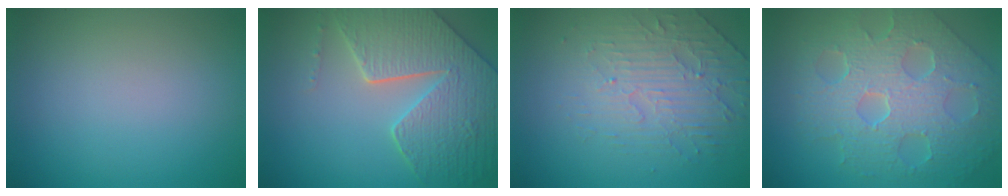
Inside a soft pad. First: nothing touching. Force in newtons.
{"total": 8.0, "press": 6.1, "slide": 5.2}
{"total": 4.6, "press": 3.2, "slide": 3.2}
{"total": 8.8, "press": 6.1, "slide": 6.3}